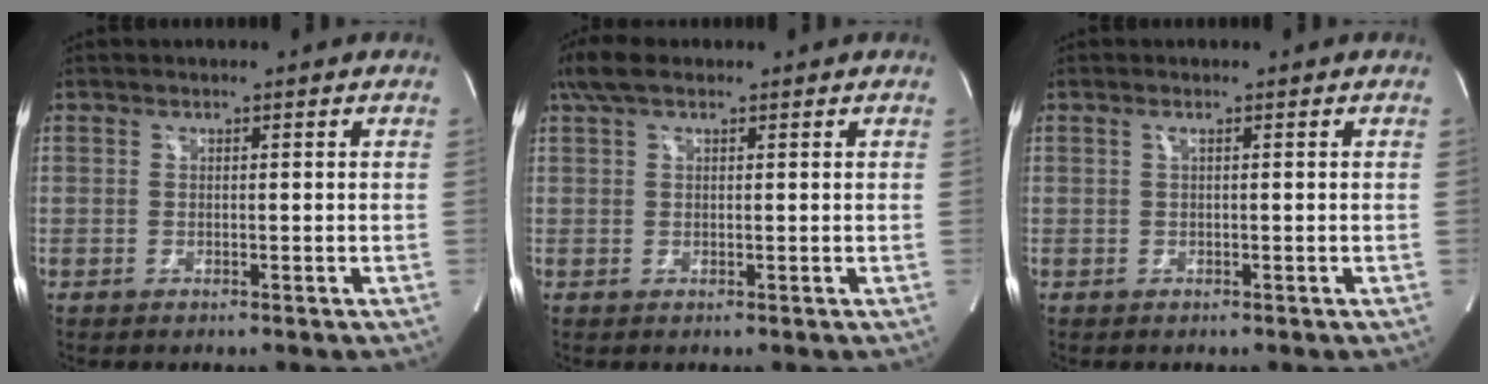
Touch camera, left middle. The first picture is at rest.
{"total": 4.1, "force": [2.8, 1.5, 2.7], "torque": [-0.068, 0.031, 0.057]}
{"total": 0.6, "force": [0.2, -0.1, 0.5], "torque": [-0.012, 0.002, 0.004]}